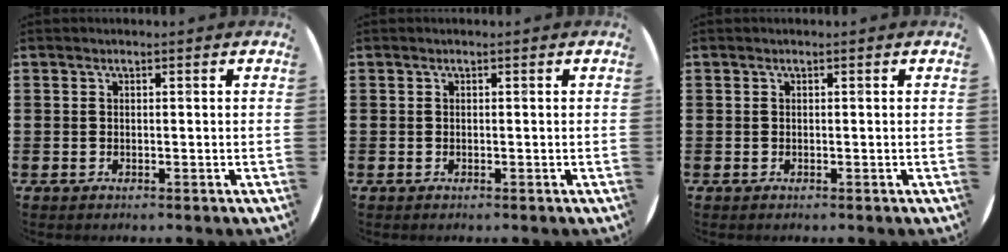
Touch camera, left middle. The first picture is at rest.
{"total": 0.0}
{"total": 0.0}